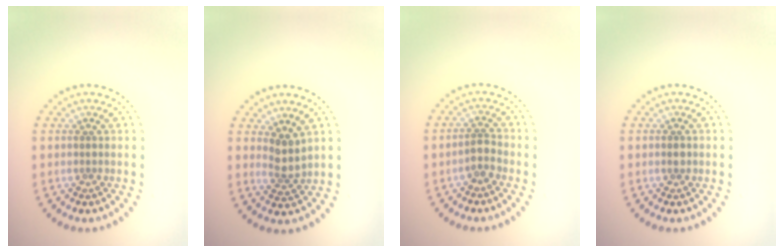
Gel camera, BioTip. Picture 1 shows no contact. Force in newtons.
{"total": 2.3, "press": 1.9, "slide": 1.3}
{"total": 1.7, "press": 1.4, "slide": 1.0}
{"total": 1.0, "press": 1.0, "slide": 0.2}